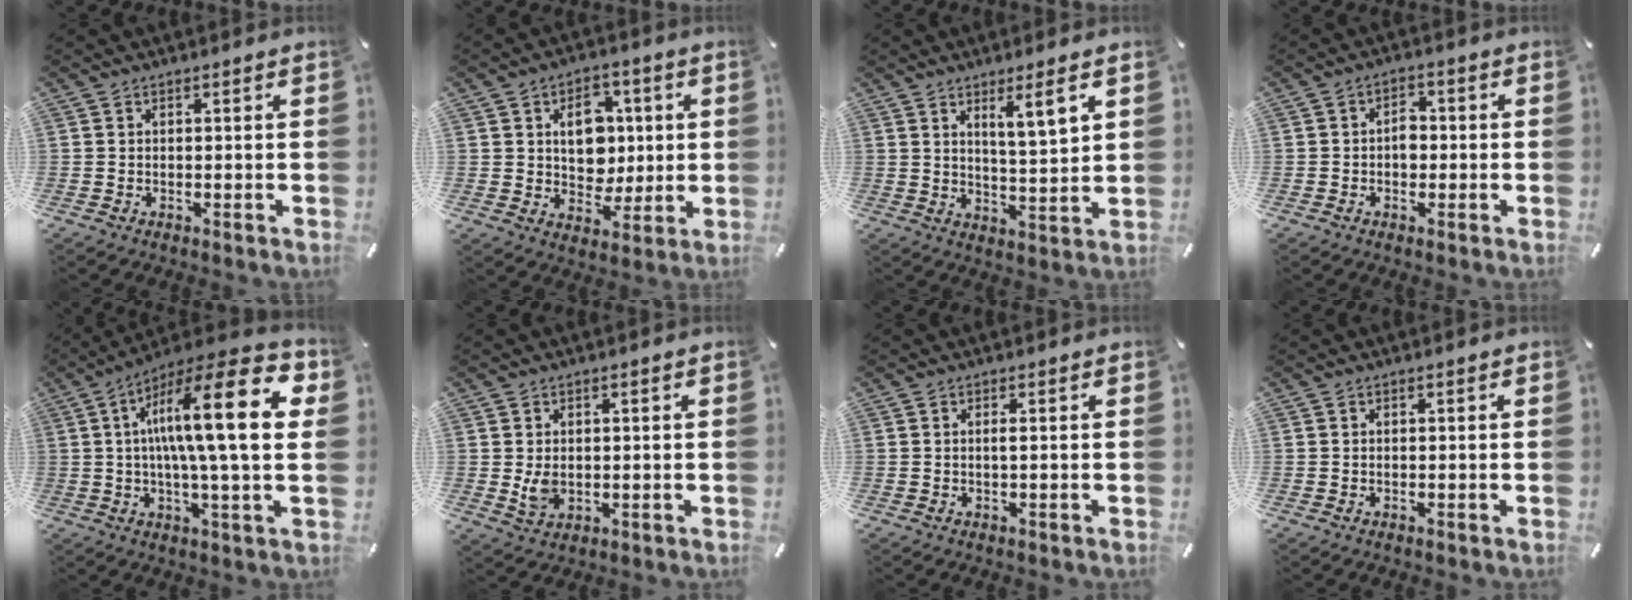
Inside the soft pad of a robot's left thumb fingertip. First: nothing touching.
{"total": 10.4, "force": [2.0, 8.5, 5.6], "torque": [-0.066, -0.001, 0.033]}
{"total": 7.2, "force": [4.7, 0.7, 5.4], "torque": [-0.091, -0.026, 0.074]}
{"total": 3.8, "force": [-0.6, 2.8, 2.5], "torque": [-0.030, 0.003, -0.016]}
{"total": 22.8, "force": [5.4, 4.5, 21.7], "torque": [-0.347, -0.031, 0.069]}
{"total": 4.1, "force": [0.2, 3.1, 2.6], "torque": [-0.045, -0.007, -0.001]}
{"total": 1.2, "force": [0.0, 0.0, 1.1], "torque": [-0.023, -0.003, 0.000]}
{"total": 0.0}